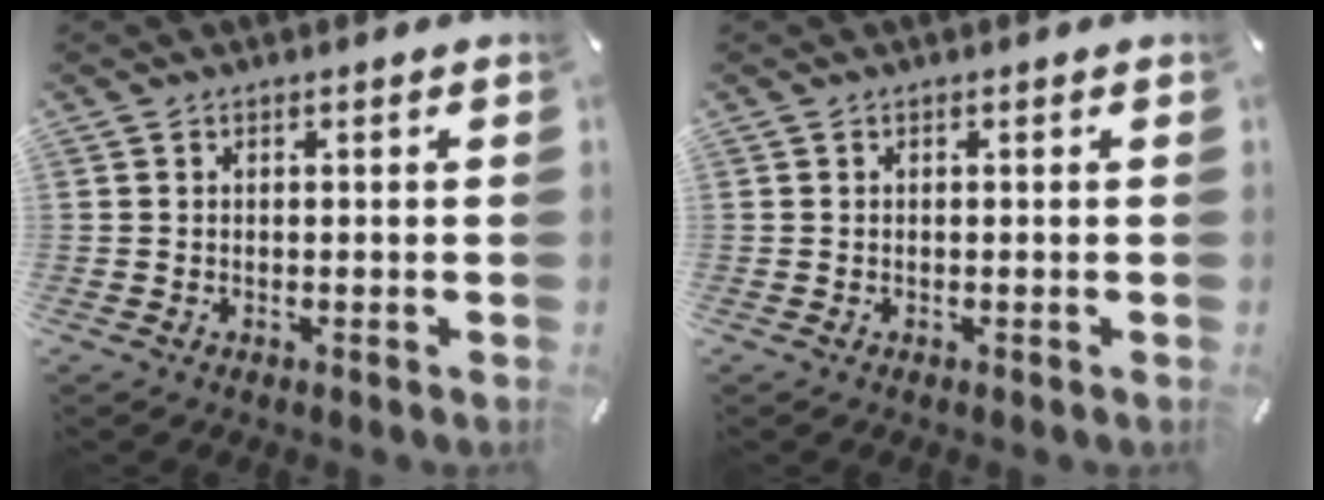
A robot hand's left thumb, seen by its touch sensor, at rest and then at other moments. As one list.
[{"total": 0.0}]